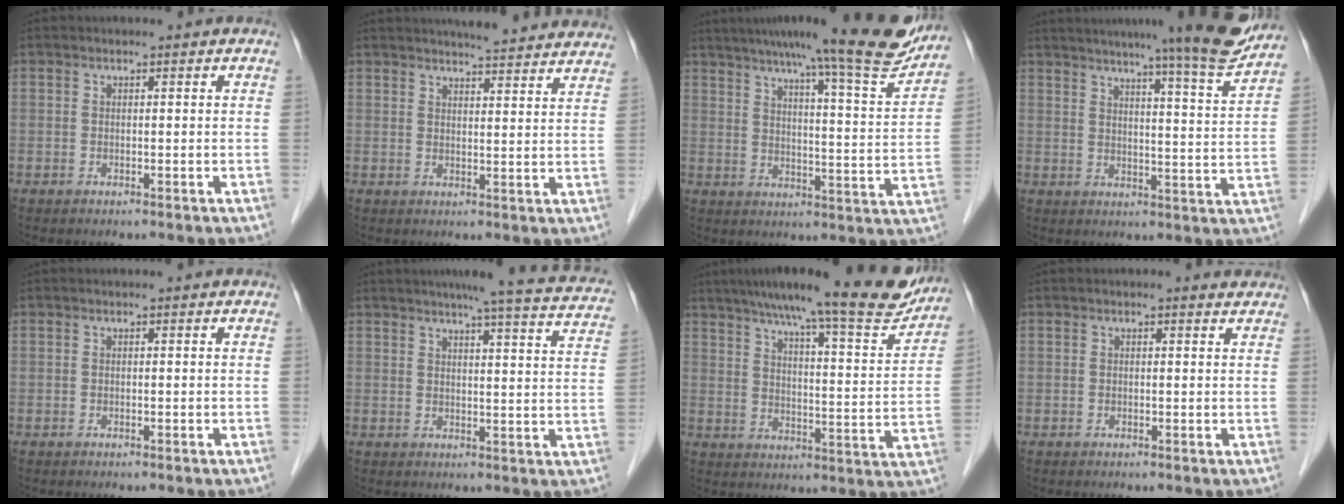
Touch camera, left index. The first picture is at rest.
{"total": 16.6, "force": [15.5, 1.5, 5.8], "torque": [-0.070, -0.001, 0.180]}
{"total": 20.4, "force": [17.4, 0.3, 10.8], "torque": [-0.151, -0.028, 0.227]}
{"total": 16.4, "force": [14.2, -0.5, 8.2], "torque": [-0.115, -0.029, 0.173]}
{"total": 0.0}
{"total": 16.6, "force": [14.8, 0.9, 7.5], "torque": [-0.092, -0.020, 0.157]}
{"total": 21.3, "force": [18.2, 2.2, 10.9], "torque": [-0.161, -0.020, 0.242]}
{"total": 1.3, "force": [1.1, 0.5, 0.6], "torque": [-0.011, 0.004, 0.007]}